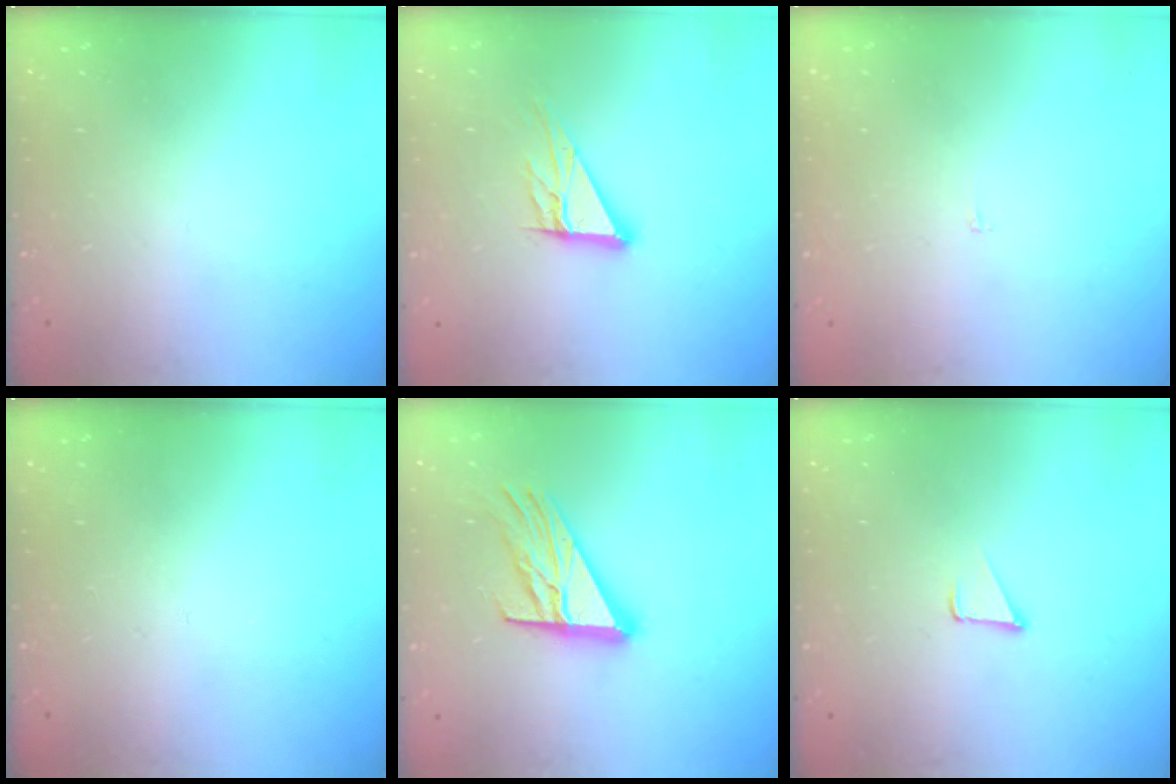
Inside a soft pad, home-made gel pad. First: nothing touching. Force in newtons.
{"total": 10.3, "press": 10.2, "slide": 1.0}
{"total": 2.2, "press": 2.2, "slide": 0.2}
{"total": 0.0}
{"total": 14.6, "press": 14.5, "slide": 1.4}
{"total": 2.3, "press": 2.3, "slide": 0.2}